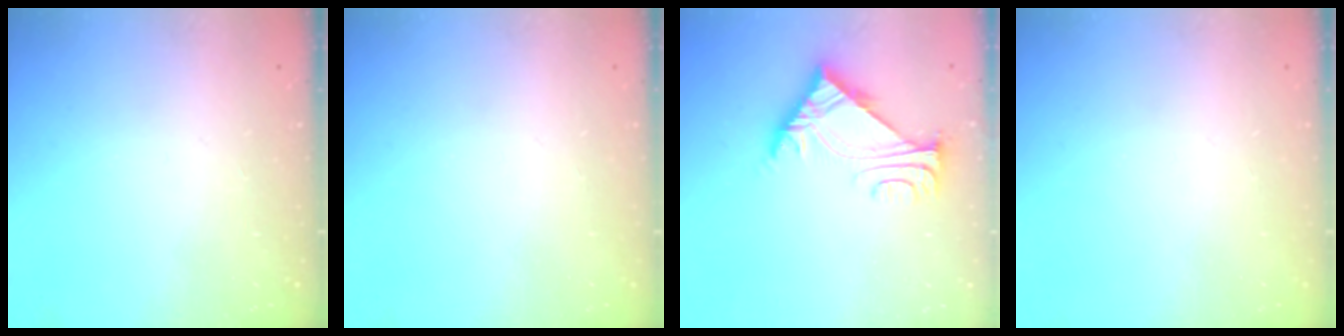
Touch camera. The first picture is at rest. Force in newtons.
{"total": 0.0}
{"total": 6.2, "press": 6.2, "slide": 0.2}
{"total": 0.0}